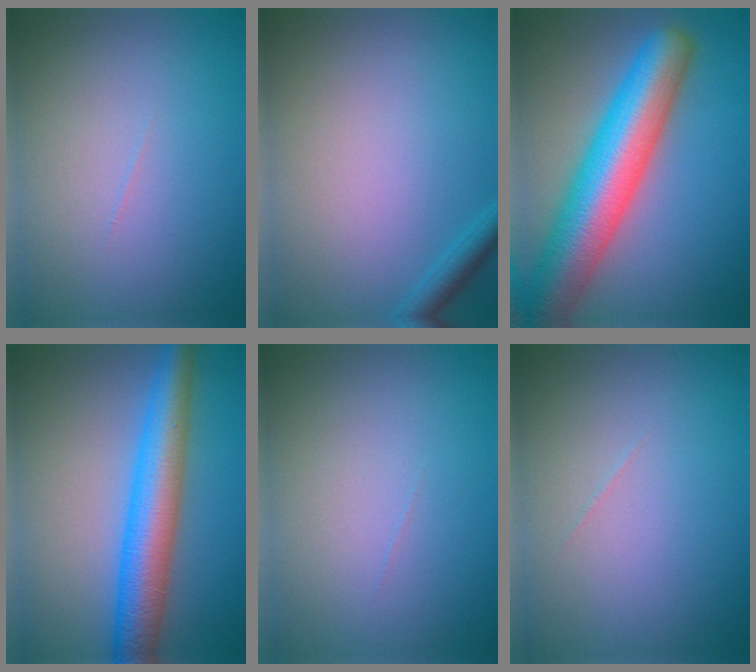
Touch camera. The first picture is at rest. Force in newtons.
{"total": 1.7, "press": 1.7, "slide": 0.1}
{"total": 11.3, "press": 11.3, "slide": 0.5}
{"total": 7.1, "press": 7.1, "slide": 0.0}
{"total": 0.0}
{"total": 0.0}